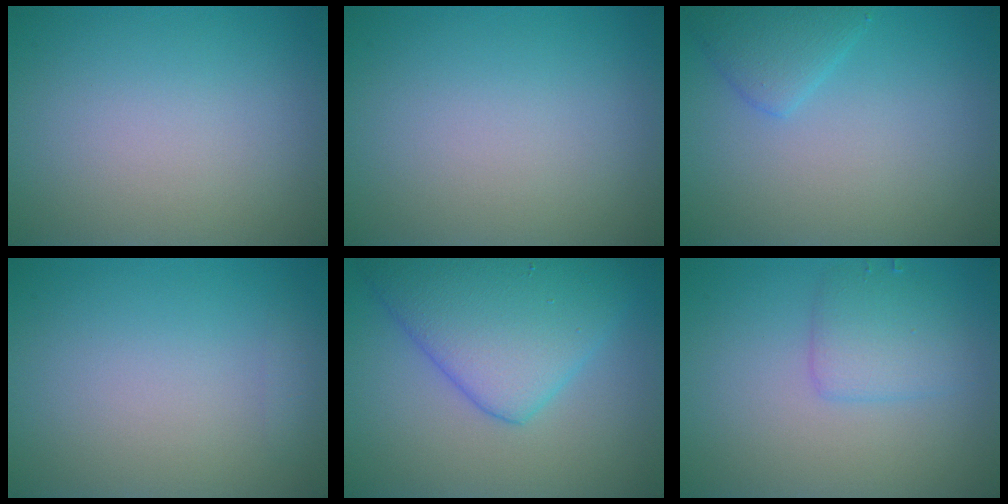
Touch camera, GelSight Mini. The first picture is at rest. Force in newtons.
{"total": 0.0}
{"total": 2.2, "press": 2.2, "slide": 0.2}
{"total": 0.7, "press": 0.7, "slide": 0.1}
{"total": 7.5, "press": 7.5, "slide": 0.2}
{"total": 2.6, "press": 2.6, "slide": 0.0}